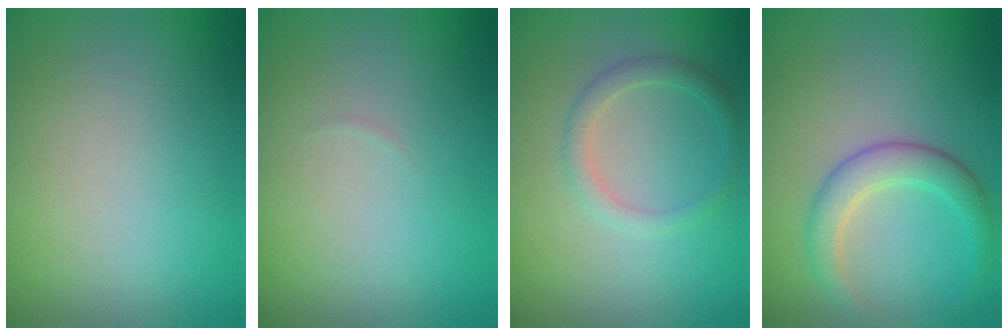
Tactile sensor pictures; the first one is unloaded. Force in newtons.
{"total": 0.0}
{"total": 1.9, "press": 1.9, "slide": 0.1}
{"total": 3.3, "press": 3.3, "slide": 0.1}